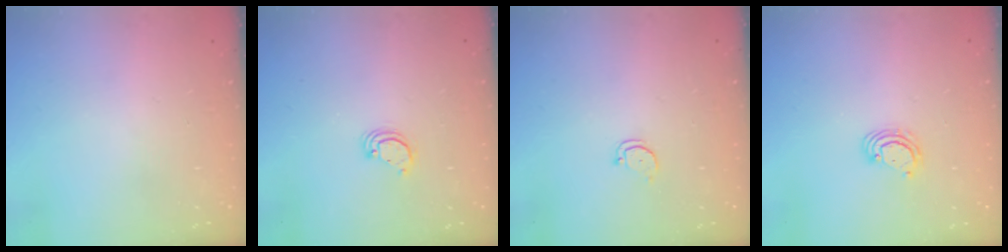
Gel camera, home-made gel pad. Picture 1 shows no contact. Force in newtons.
{"total": 2.9, "press": 2.9, "slide": 0.1}
{"total": 2.2, "press": 2.2, "slide": 0.2}
{"total": 2.9, "press": 2.9, "slide": 0.3}